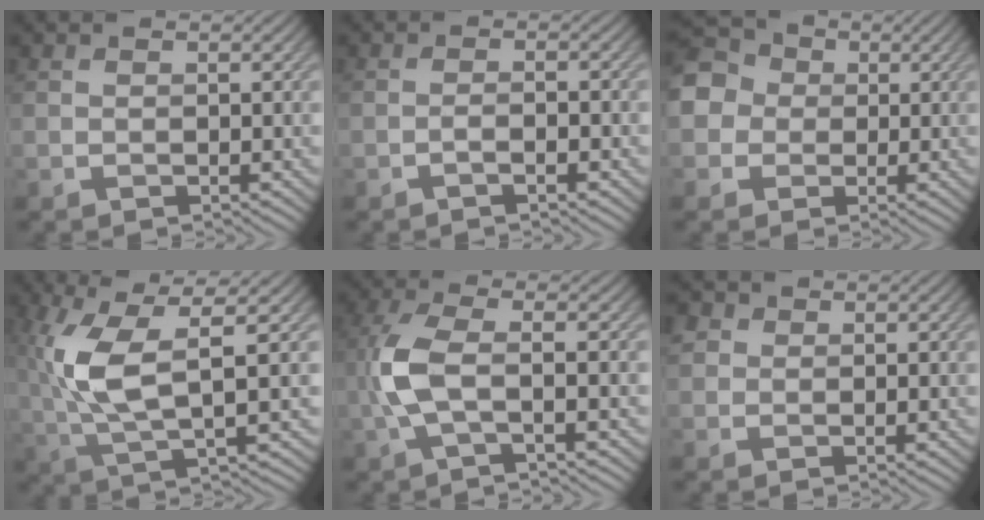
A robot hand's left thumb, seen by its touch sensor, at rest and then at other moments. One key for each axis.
{"total": 1.6, "fx": -1.0, "fy": 0.3, "fz": 1.3, "tx": -0.023, "ty": 0.005, "tz": -0.021}
{"total": 7.5, "fx": 0.6, "fy": 6.8, "fz": 3.0, "tx": -0.098, "ty": 0.019, "tz": -0.010}
{"total": 9.2, "fx": 1.4, "fy": 2.9, "fz": 8.7, "tx": -0.200, "ty": 0.004, "tz": 0.028}
{"total": 6.0, "fx": -0.9, "fy": 1.8, "fz": 5.6, "tx": -0.133, "ty": 0.007, "tz": -0.028}
{"total": 2.1, "fx": 0.9, "fy": 1.8, "fz": 0.7, "tx": -0.015, "ty": 0.001, "tz": 0.010}